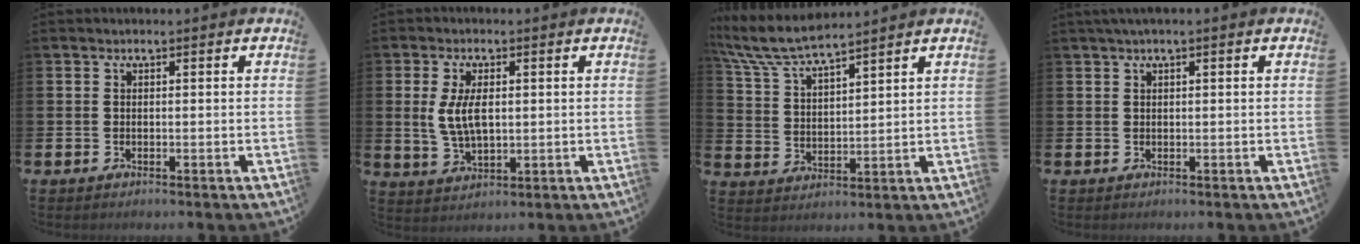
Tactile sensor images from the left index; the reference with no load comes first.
{"total": 5.2, "force": [1.1, 2.6, 4.3], "torque": [-0.075, 0.002, 0.014]}
{"total": 7.0, "force": [6.5, 0.6, 2.4], "torque": [-0.070, -0.031, 0.115]}
{"total": 1.0, "force": [0.6, 0.0, 0.8], "torque": [-0.023, 0.006, 0.013]}